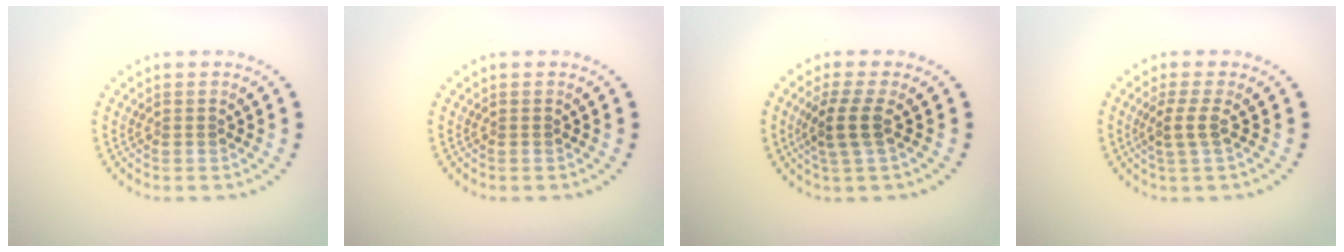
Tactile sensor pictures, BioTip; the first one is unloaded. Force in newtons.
{"total": 0.0}
{"total": 2.7, "press": 2.1, "slide": 1.6}
{"total": 1.9, "press": 1.4, "slide": 1.3}